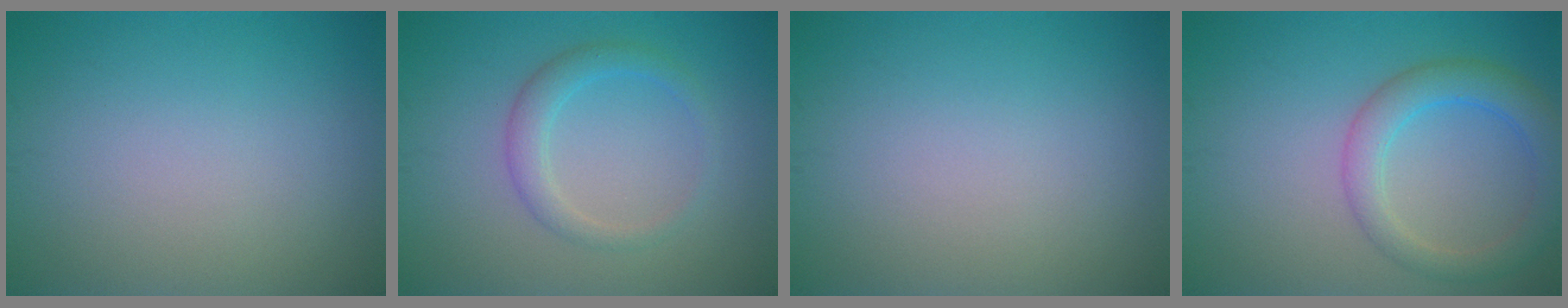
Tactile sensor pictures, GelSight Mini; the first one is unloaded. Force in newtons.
{"total": 2.5, "press": 2.5, "slide": 0.1}
{"total": 0.0}
{"total": 4.1, "press": 4.1, "slide": 0.1}